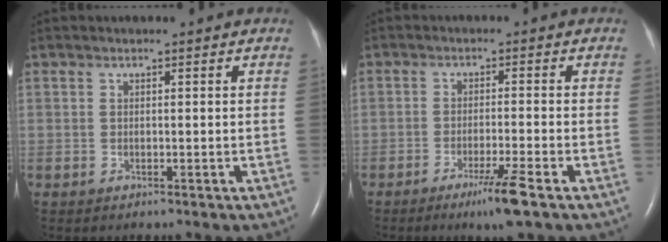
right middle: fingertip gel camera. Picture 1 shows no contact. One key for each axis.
{"total": 5.0, "fx": -3.2, "fy": -0.7, "fz": 3.8, "tx": -0.072, "ty": -0.014, "tz": -0.059}